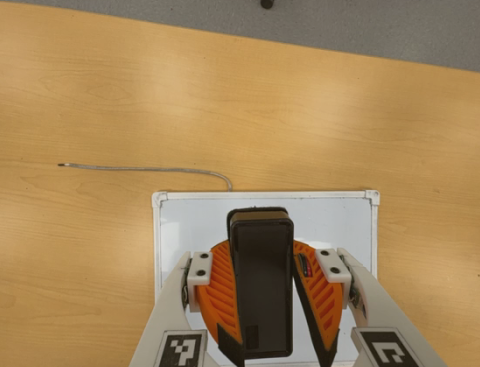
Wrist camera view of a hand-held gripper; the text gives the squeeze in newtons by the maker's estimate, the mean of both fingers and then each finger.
{"total": 8.7, "left": 9.1, "right": 8.3}